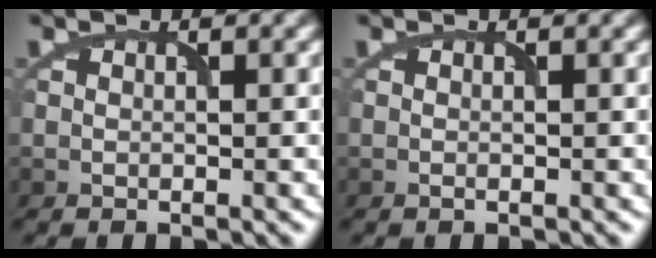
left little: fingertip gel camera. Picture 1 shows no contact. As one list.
[{"total": 0.0}]